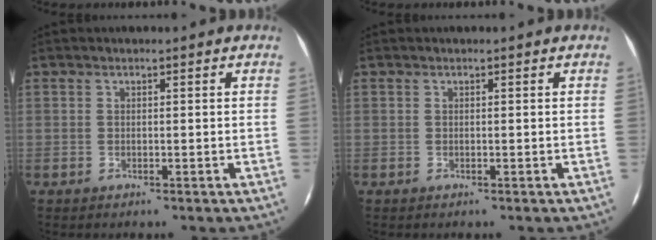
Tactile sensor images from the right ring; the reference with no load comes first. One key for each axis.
{"total": 0.0}